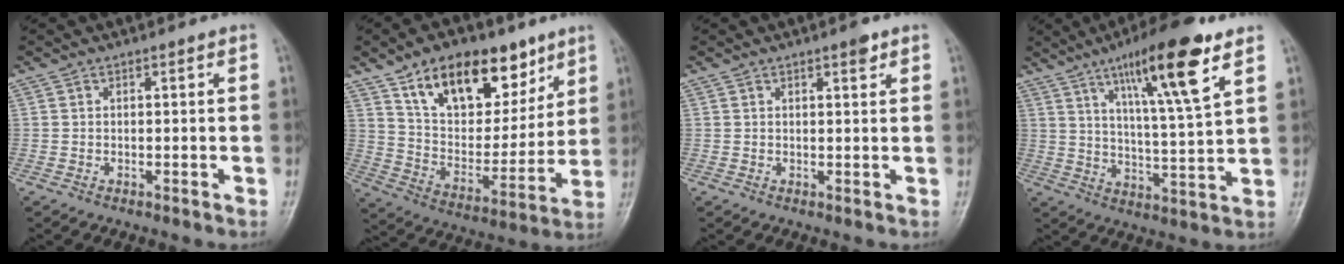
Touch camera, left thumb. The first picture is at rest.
{"total": 21.0, "force": [12.4, 11.6, 12.4], "torque": [-0.143, -0.045, 0.213]}
{"total": 1.9, "force": [1.2, 0.5, 1.3], "torque": [-0.015, -0.005, 0.016]}
{"total": 16.1, "force": [8.8, 2.3, 13.2], "torque": [-0.209, -0.041, 0.144]}